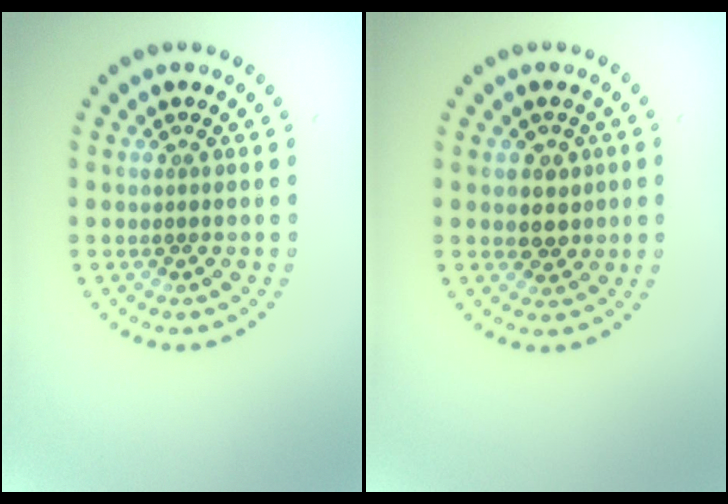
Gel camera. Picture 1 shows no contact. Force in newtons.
{"total": 2.6, "press": 2.4, "slide": 1.0}